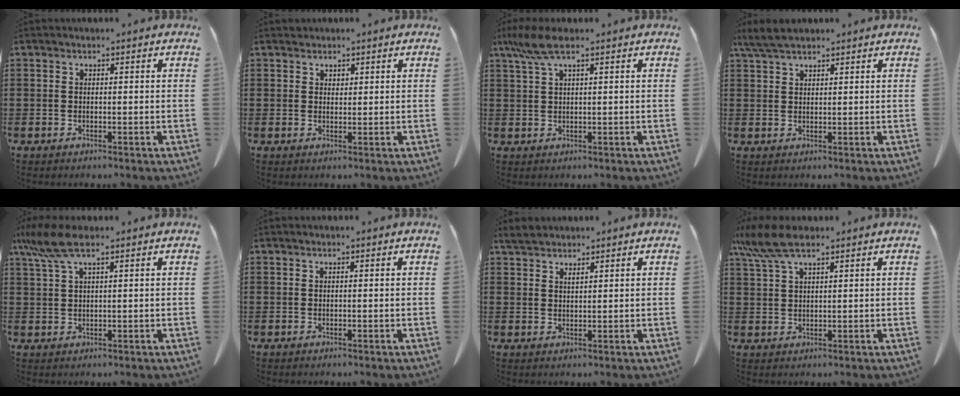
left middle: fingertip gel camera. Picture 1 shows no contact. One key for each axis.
{"total": 1.5, "fx": 1.3, "fy": 0.7, "fz": 0.1, "tx": 0.004, "ty": -0.004, "tz": 0.025}
{"total": 4.6, "fx": 2.4, "fy": 0.9, "fz": 3.8, "tx": -0.093, "ty": -0.002, "tz": 0.040}
{"total": 3.8, "fx": 3.1, "fy": 0.8, "fz": 2.1, "tx": -0.049, "ty": 0.000, "tz": 0.058}
{"total": 5.8, "fx": 3.3, "fy": 1.3, "fz": 4.6, "tx": -0.118, "ty": -0.006, "tz": 0.054}
{"total": 0.0}
{"total": 2.3, "fx": 2.1, "fy": 0.4, "fz": 0.8, "tx": -0.021, "ty": 0.004, "tz": 0.041}
{"total": 6.6, "fx": 4.4, "fy": 1.7, "fz": 4.6, "tx": -0.113, "ty": -0.006, "tz": 0.076}